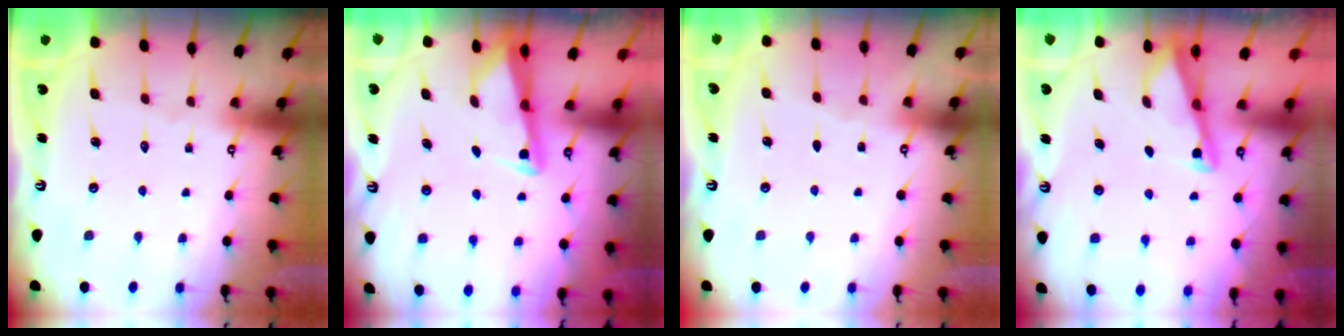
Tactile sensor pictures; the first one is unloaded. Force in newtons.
{"total": 2.7, "press": 2.6, "slide": 0.2}
{"total": 2.4, "press": 2.4, "slide": 0.3}
{"total": 2.9, "press": 2.9, "slide": 0.3}